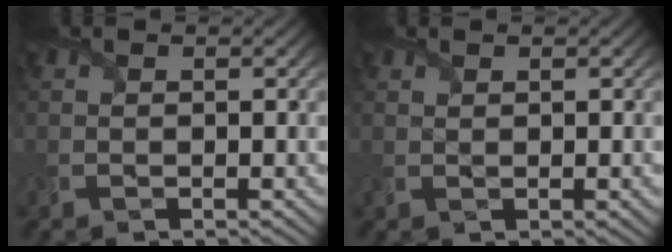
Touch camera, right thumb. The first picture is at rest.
{"total": 0.9, "force": [0.8, 0.2, 0.4], "torque": [-0.007, 0.002, 0.018]}